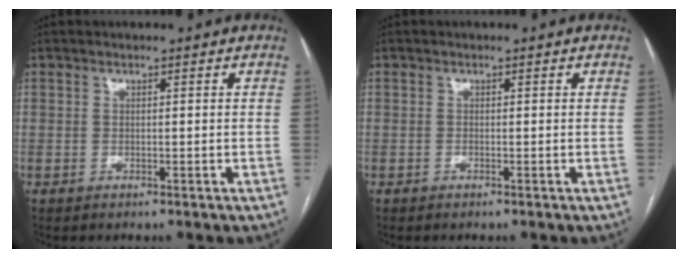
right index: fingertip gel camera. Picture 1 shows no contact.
{"total": 0.0}